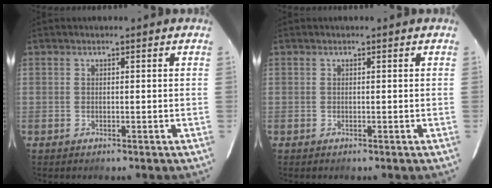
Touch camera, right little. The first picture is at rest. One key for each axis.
{"total": 0.0}